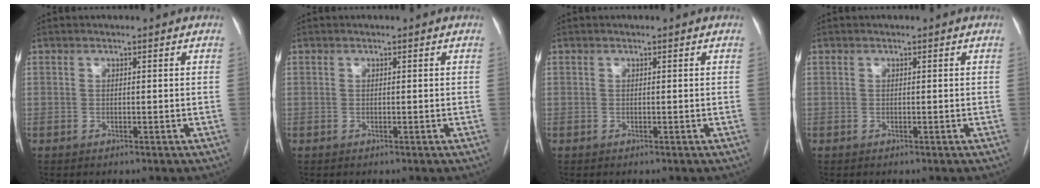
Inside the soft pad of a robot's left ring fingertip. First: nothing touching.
{"total": 0.0}
{"total": 0.0}
{"total": 0.0}